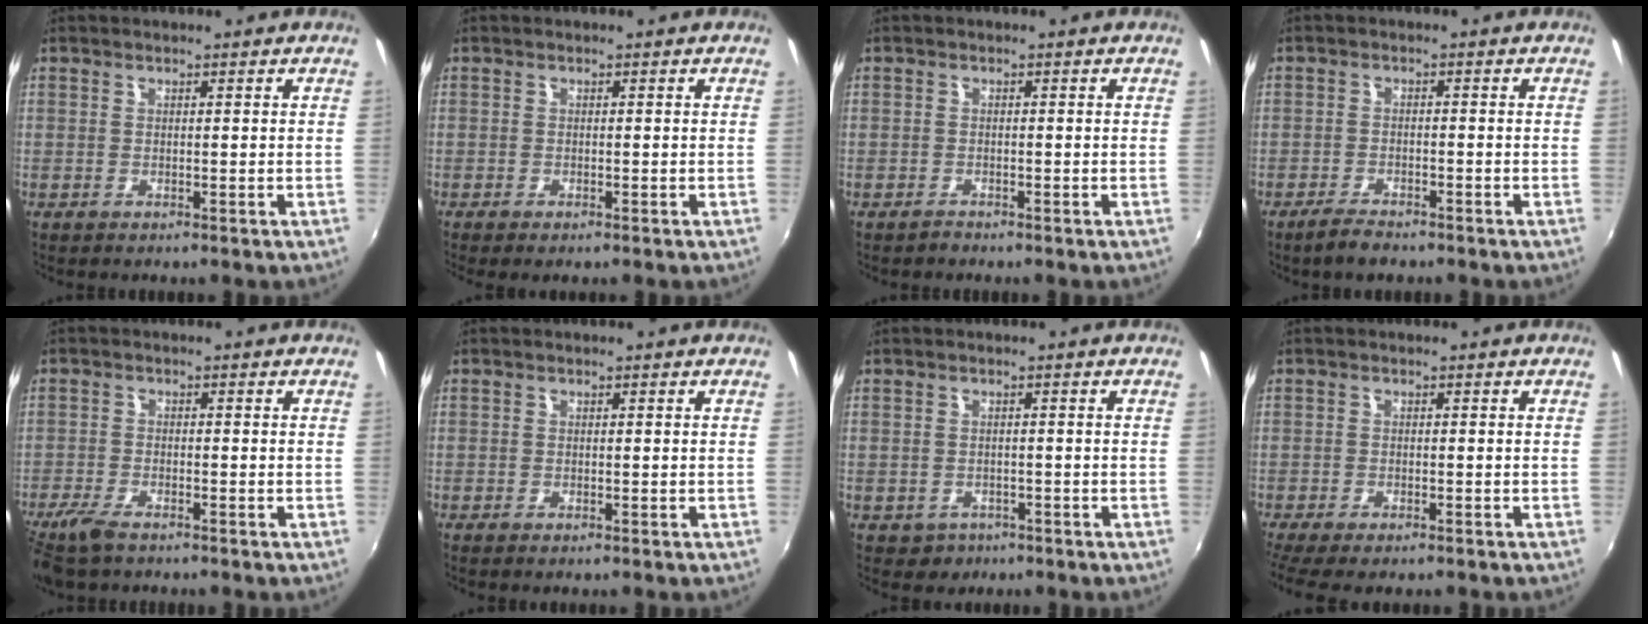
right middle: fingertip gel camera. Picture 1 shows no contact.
{"total": 1.4, "force": [-1.1, 0.2, 0.9], "torque": [-0.018, -0.007, -0.018]}
{"total": 1.0, "force": [-0.9, 0.5, -0.2], "torque": [0.002, 0.003, -0.017]}
{"total": 3.7, "force": [-3.1, 1.2, 1.6], "torque": [-0.050, -0.003, -0.058]}
{"total": 5.9, "force": [-4.5, 1.8, 3.3], "torque": [-0.092, -0.018, -0.091]}
{"total": 0.6, "force": [-0.5, 0.1, 0.4], "torque": [-0.008, -0.003, -0.009]}
{"total": 3.3, "force": [-1.6, 2.8, 0.7], "torque": [-0.023, -0.001, -0.018]}
{"total": 5.9, "force": [-4.8, 1.2, 3.2], "torque": [-0.077, -0.034, -0.081]}